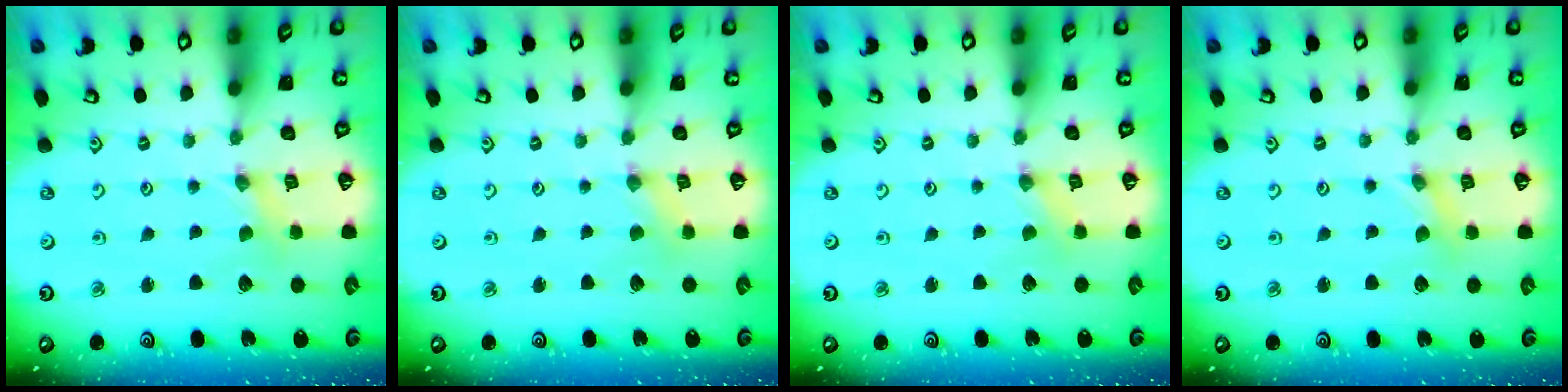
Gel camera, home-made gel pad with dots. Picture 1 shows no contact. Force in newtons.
{"total": 1.8, "press": 1.8, "slide": 0.4}
{"total": 0.0}
{"total": 1.0, "press": 1.0, "slide": 0.2}